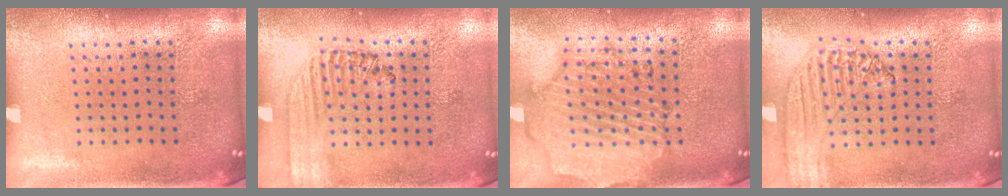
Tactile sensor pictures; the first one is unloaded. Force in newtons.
{"total": 1.4, "press": 1.2, "slide": 0.6}
{"total": 1.7, "press": 1.7, "slide": 0.3}
{"total": 1.3, "press": 1.3, "slide": 0.2}